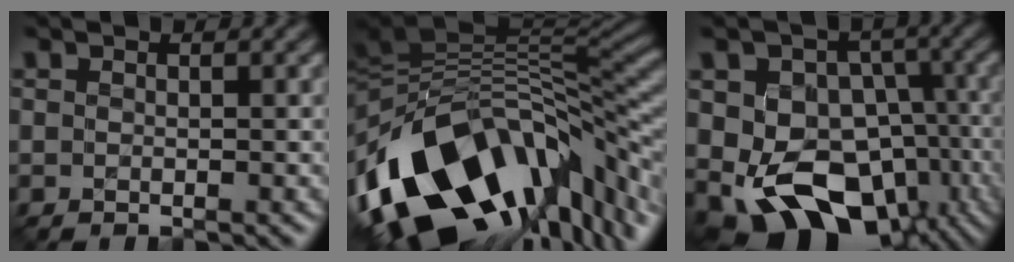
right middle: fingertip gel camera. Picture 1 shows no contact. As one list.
[{"total": 16.6, "force": [-4.3, 9.0, 13.3], "torque": [-0.223, -0.009, -0.063]}, {"total": 12.1, "force": [-3.5, 8.9, 7.4], "torque": [-0.111, -0.013, -0.055]}]